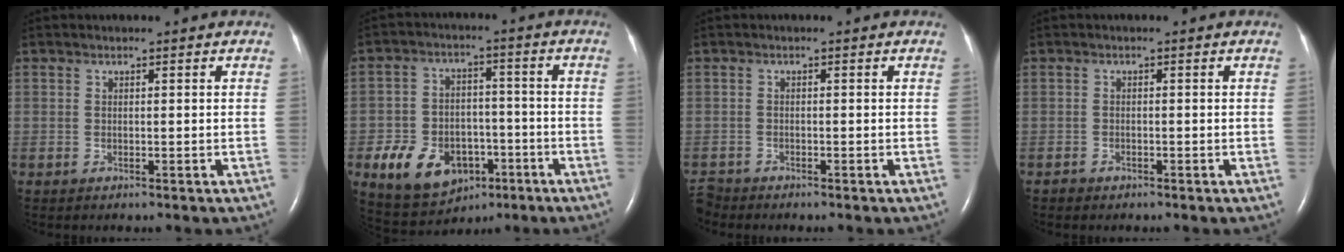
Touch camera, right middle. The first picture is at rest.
{"total": 11.8, "force": [-5.3, 8.0, 6.9], "torque": [-0.134, 0.009, -0.074]}
{"total": 2.3, "force": [-2.2, 0.5, -0.2], "torque": [0.006, -0.009, -0.041]}
{"total": 1.1, "force": [-0.9, 0.7, 0.0], "torque": [-0.006, 0.002, -0.016]}